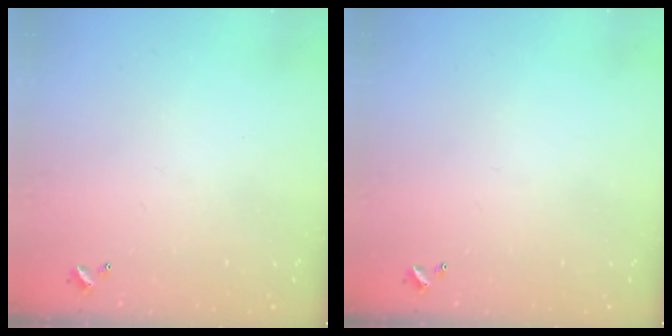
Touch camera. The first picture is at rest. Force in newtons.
{"total": 0.0}